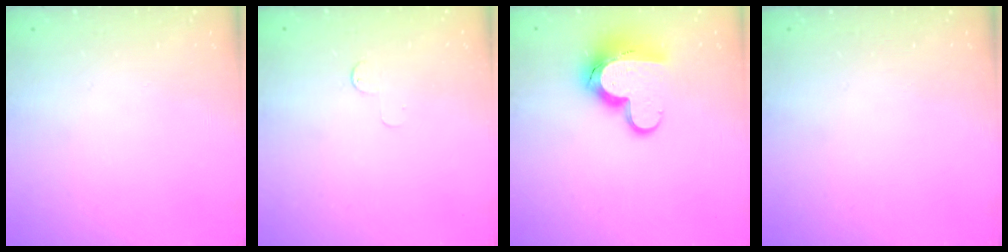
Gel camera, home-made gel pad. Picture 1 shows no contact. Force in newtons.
{"total": 2.6, "press": 2.6, "slide": 0.3}
{"total": 13.6, "press": 13.5, "slide": 1.3}
{"total": 0.0}